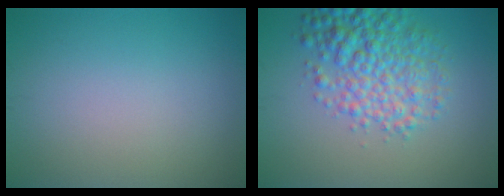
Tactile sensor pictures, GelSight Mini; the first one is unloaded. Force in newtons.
{"total": 5.9, "press": 5.9, "slide": 0.1}